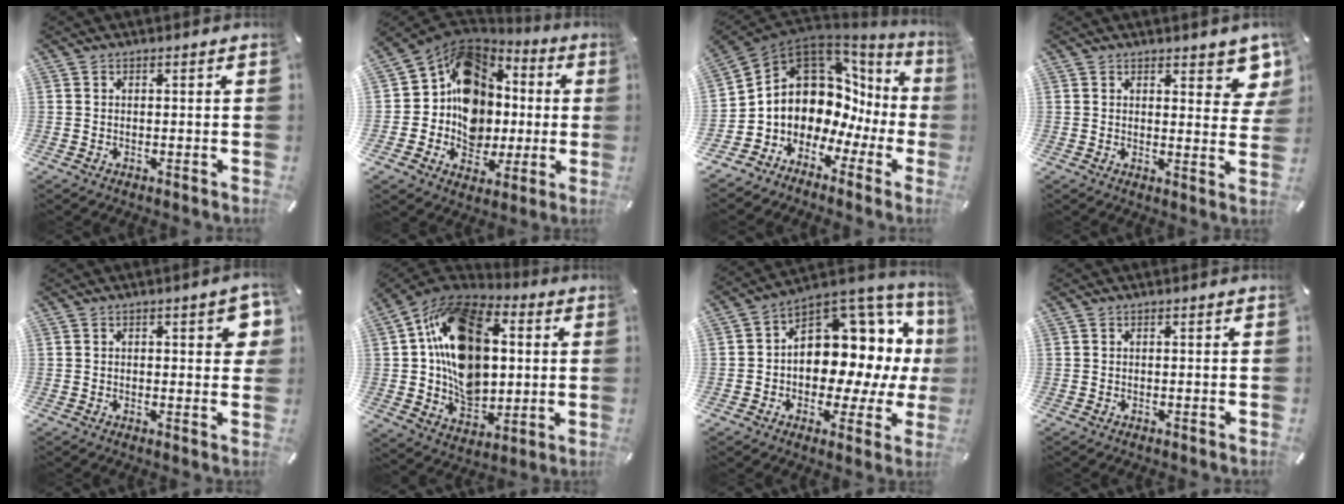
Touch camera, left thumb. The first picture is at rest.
{"total": 15.3, "force": [0.8, 13.6, 6.9], "torque": [-0.107, -0.024, 0.023]}
{"total": 10.8, "force": [4.0, 8.9, 4.7], "torque": [-0.097, -0.073, 0.080]}
{"total": 7.1, "force": [4.9, 3.4, 3.9], "torque": [-0.032, -0.036, 0.083]}
{"total": 5.8, "force": [1.4, 2.5, 5.1], "torque": [-0.064, -0.001, 0.018]}
{"total": 21.1, "force": [3.1, 16.0, 13.4], "torque": [-0.239, -0.004, 0.055]}
{"total": 12.8, "force": [3.1, 9.6, 8.0], "torque": [-0.090, -0.058, 0.053]}
{"total": 0.0}